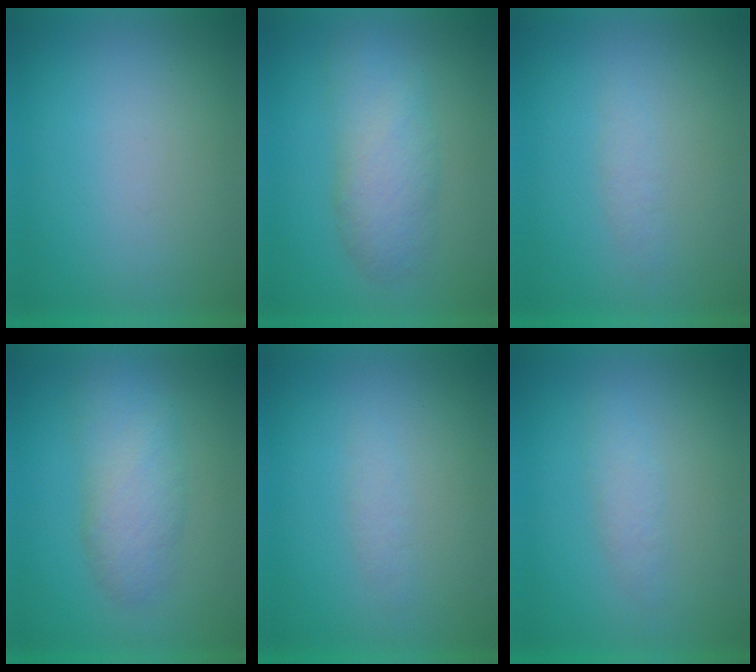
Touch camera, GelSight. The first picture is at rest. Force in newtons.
{"total": 4.2}
{"total": 1.3}
{"total": 4.3}
{"total": 1.3}
{"total": 1.9}